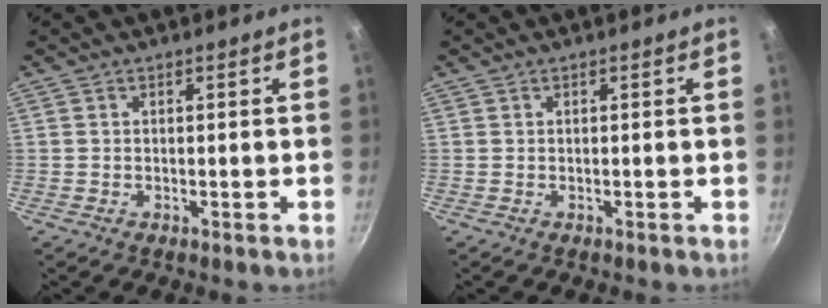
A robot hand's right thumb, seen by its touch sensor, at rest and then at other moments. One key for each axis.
{"total": 0.0}